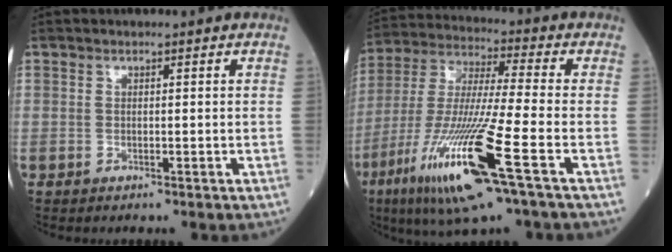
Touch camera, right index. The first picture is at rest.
{"total": 19.1, "force": [-8.4, 0.3, 17.2], "torque": [-0.375, -0.043, -0.160]}